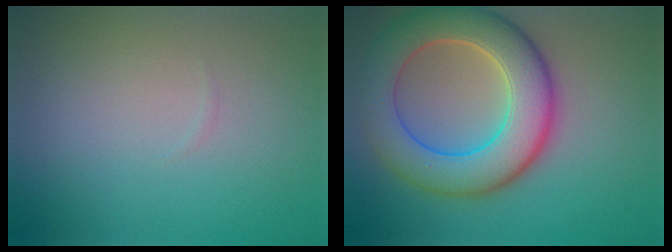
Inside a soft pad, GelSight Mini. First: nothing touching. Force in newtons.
{"total": 9.4, "press": 9.3, "slide": 0.6}